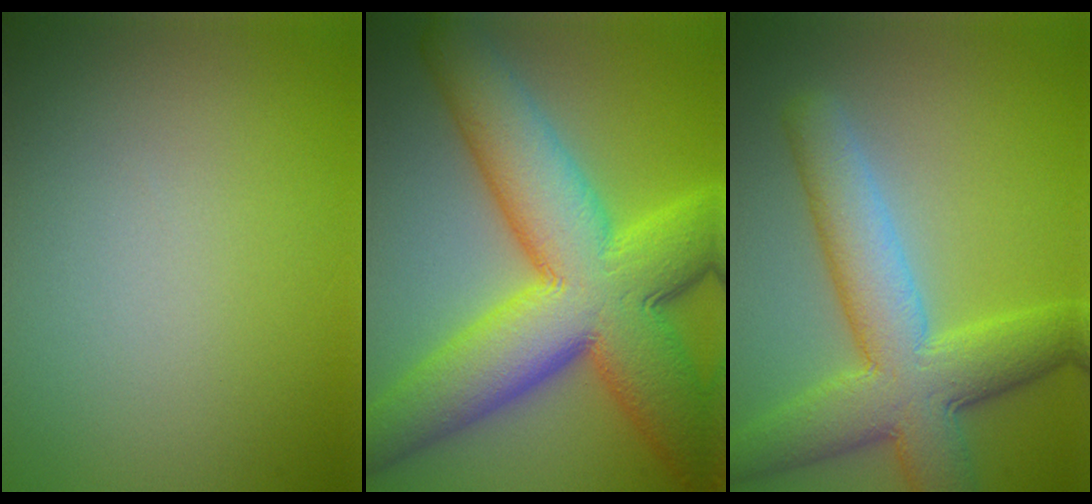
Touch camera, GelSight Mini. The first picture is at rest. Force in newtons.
{"total": 14.5, "press": 14.5, "slide": 0.2}
{"total": 8.5, "press": 8.5, "slide": 0.6}